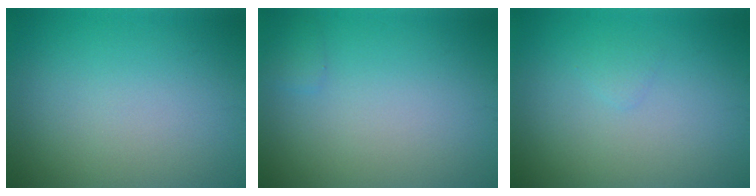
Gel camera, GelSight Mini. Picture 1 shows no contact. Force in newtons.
{"total": 0.7, "press": 0.7, "slide": 0.0}
{"total": 0.5, "press": 0.5, "slide": 0.1}